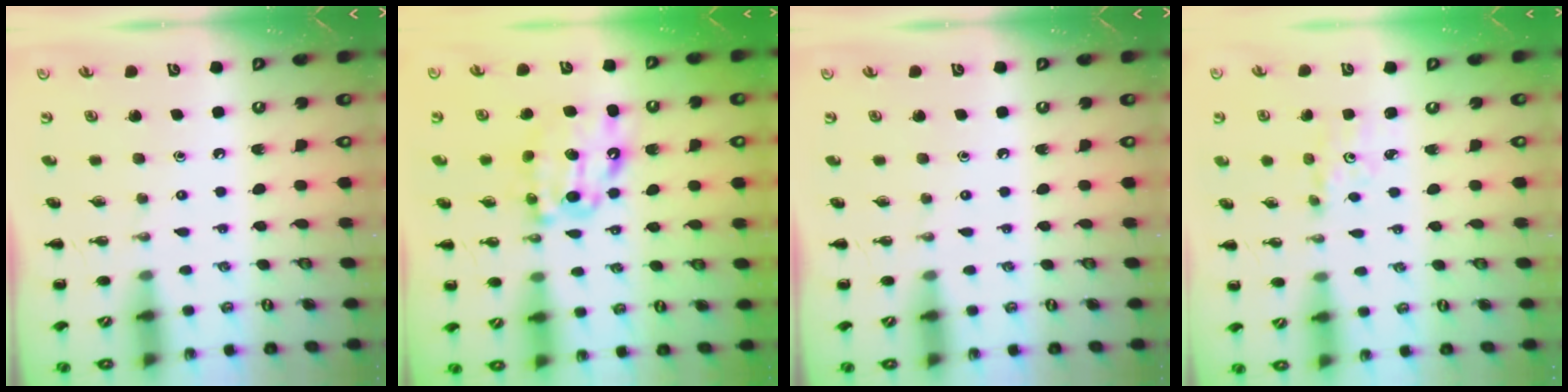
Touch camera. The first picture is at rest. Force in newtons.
{"total": 10.7, "press": 10.7, "slide": 0.9}
{"total": 0.0}
{"total": 2.1, "press": 2.0, "slide": 0.7}